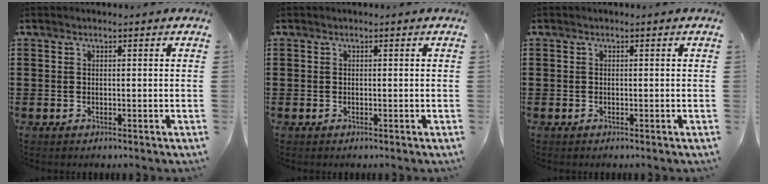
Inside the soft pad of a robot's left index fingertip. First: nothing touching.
{"total": 0.0}
{"total": 0.0}